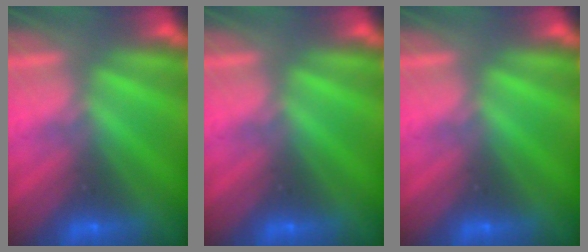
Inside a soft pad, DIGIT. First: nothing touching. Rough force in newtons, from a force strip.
{"total": 0.0}
{"total": 0.0}